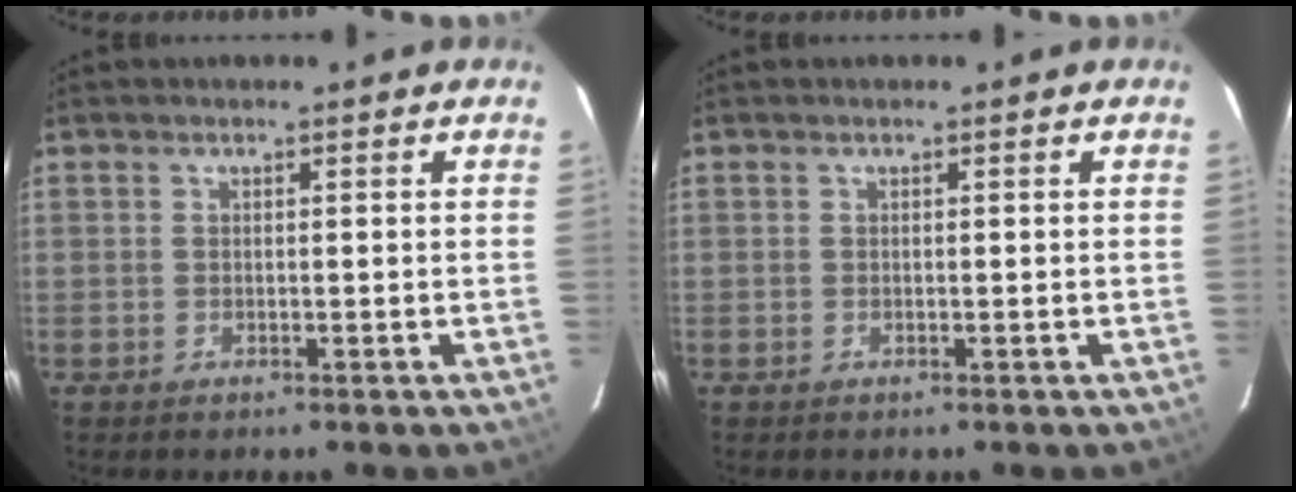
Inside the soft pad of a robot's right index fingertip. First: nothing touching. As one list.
[{"total": 0.0}]